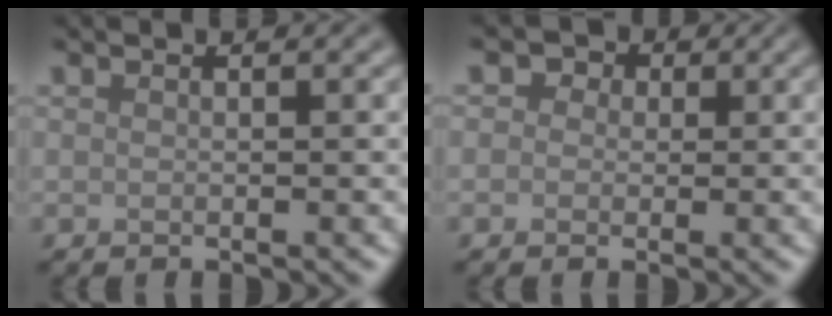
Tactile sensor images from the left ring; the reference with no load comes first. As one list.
[{"total": 2.5, "force": [0.8, 2.2, 1.1], "torque": [-0.003, 0.006, -0.010]}]